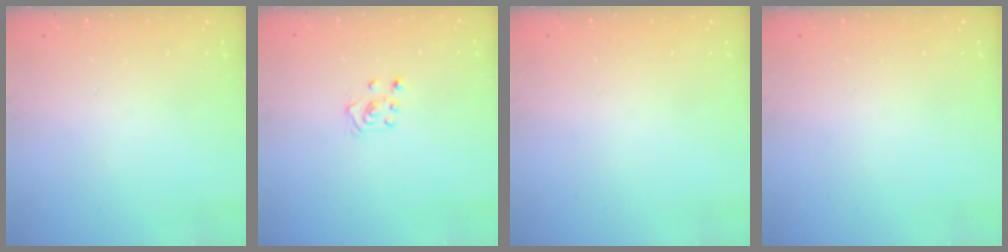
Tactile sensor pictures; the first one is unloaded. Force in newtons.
{"total": 3.2, "press": 3.2, "slide": 0.4}
{"total": 0.0}
{"total": 0.0}